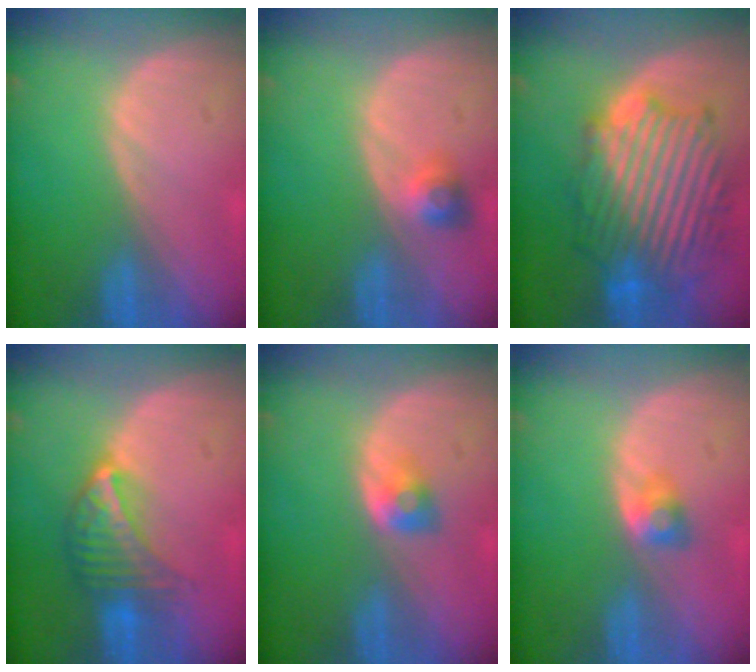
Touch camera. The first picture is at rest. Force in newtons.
{"total": 2.9, "press": 2.7, "slide": 1.2}
{"total": 13.2, "press": 13.2, "slide": 1.0}
{"total": 7.1, "press": 6.3, "slide": 3.1}
{"total": 2.6, "press": 2.4, "slide": 1.0}
{"total": 2.7, "press": 2.4, "slide": 1.1}